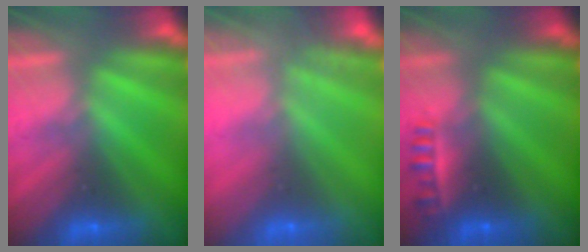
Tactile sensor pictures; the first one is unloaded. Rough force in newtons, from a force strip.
{"total": 9.6}
{"total": 2.3}